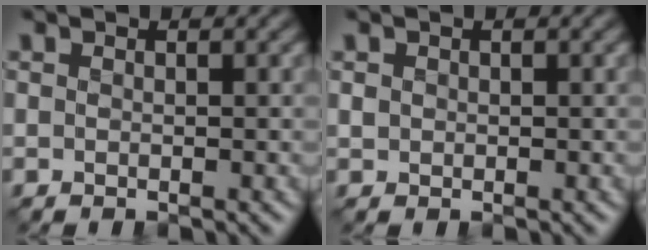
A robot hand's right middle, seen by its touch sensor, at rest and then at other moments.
{"total": 0.6, "force": [0.1, 0.6, 0.1], "torque": [0.000, -0.003, 0.004]}